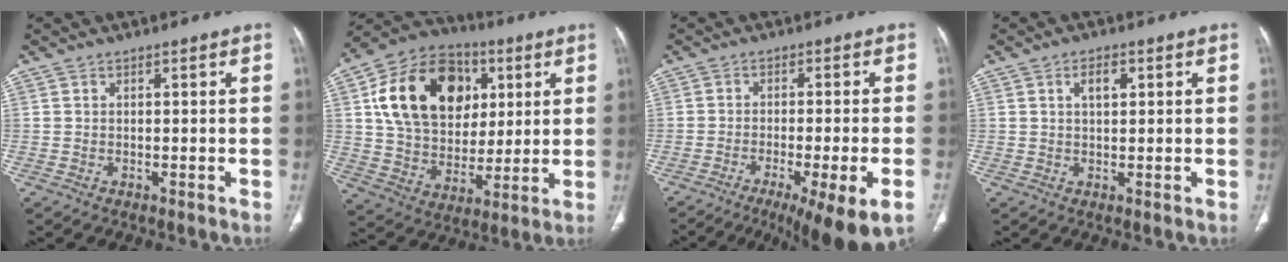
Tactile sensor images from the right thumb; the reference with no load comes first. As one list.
[{"total": 22.7, "force": [6.5, 16.6, 14.1], "torque": [-0.222, 0.002, 0.112]}, {"total": 13.8, "force": [-7.9, 1.5, 11.2], "torque": [-0.154, -0.002, -0.121]}, {"total": 3.3, "force": [1.2, 1.7, 2.6], "torque": [-0.040, 0.000, 0.021]}]